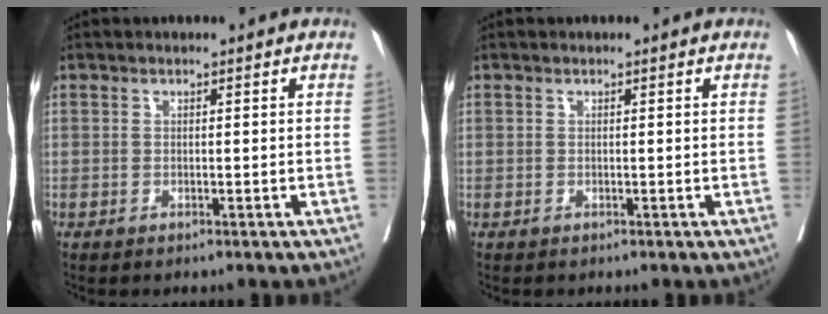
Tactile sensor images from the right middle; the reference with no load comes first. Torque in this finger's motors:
{"motor_torque": [-0.71, 0.60, -0.20, -0.06]}